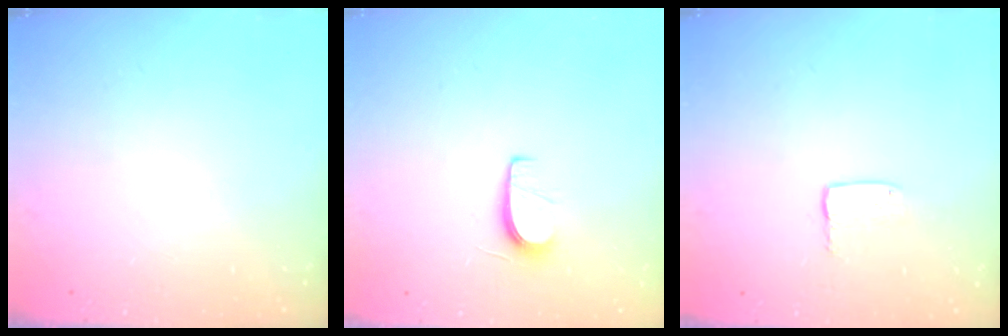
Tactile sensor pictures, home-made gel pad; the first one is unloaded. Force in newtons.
{"total": 5.6, "press": 5.6, "slide": 0.7}
{"total": 3.4, "press": 3.4, "slide": 0.2}